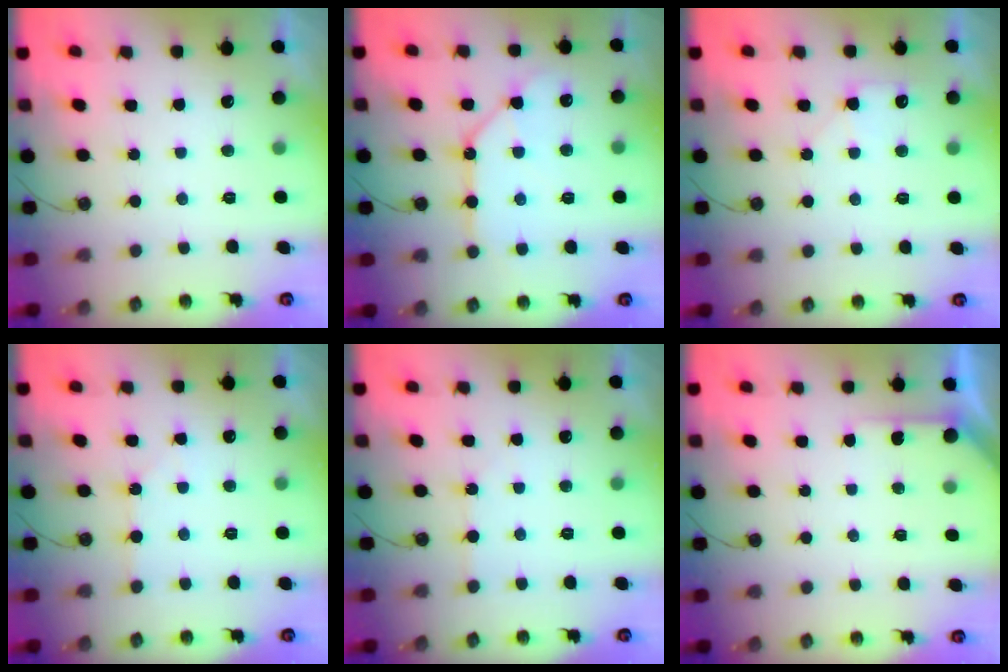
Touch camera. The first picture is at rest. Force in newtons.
{"total": 9.2, "press": 9.2, "slide": 0.9}
{"total": 5.6, "press": 5.6, "slide": 1.0}
{"total": 4.4, "press": 4.4, "slide": 0.7}
{"total": 1.9, "press": 1.8, "slide": 0.4}
{"total": 4.3, "press": 4.3, "slide": 0.2}